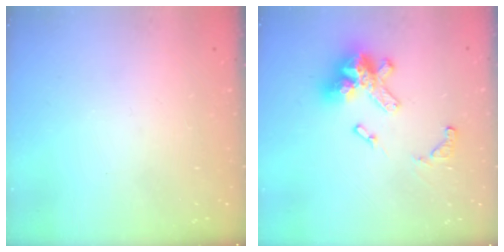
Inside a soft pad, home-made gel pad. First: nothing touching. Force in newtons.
{"total": 17.5, "press": 17.4, "slide": 1.7}